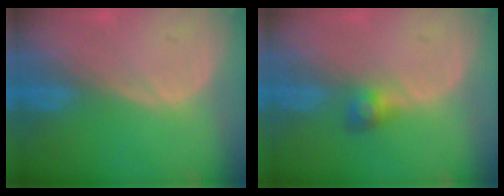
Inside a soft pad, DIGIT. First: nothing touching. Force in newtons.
{"total": 2.5, "press": 2.5, "slide": 0.2}